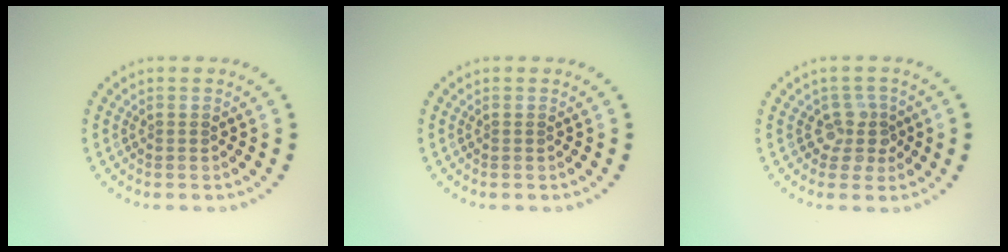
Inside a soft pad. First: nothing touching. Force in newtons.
{"total": 0.0}
{"total": 2.4, "press": 1.8, "slide": 1.6}